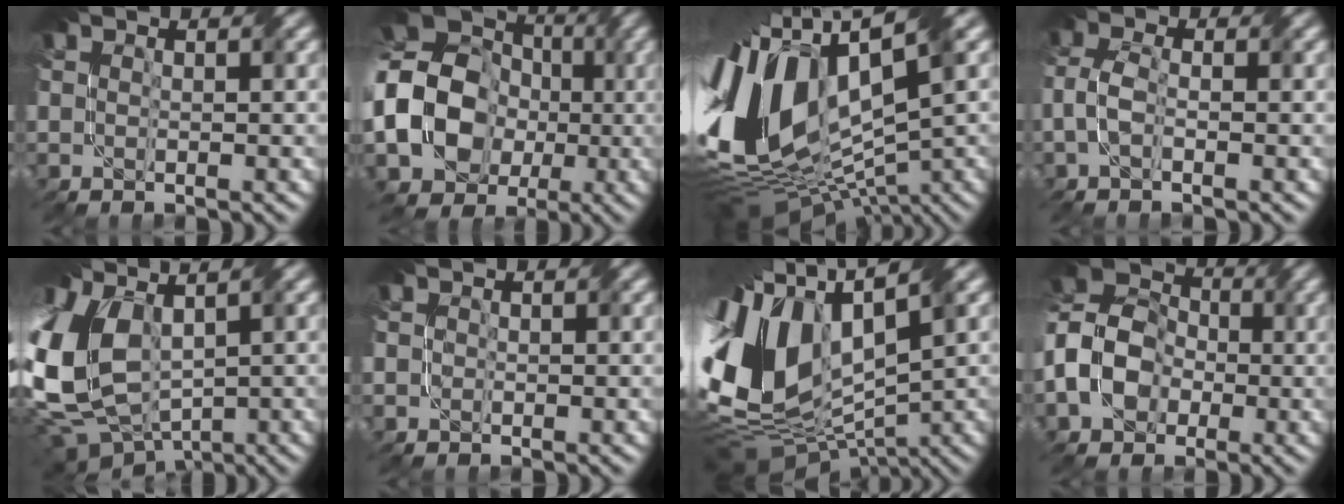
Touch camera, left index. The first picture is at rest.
{"total": 15.6, "force": [-2.6, 12.9, 8.4], "torque": [-0.169, -0.012, -0.081]}
{"total": 15.4, "force": [0.7, 7.9, 13.2], "torque": [-0.284, 0.007, 0.013]}
{"total": 2.2, "force": [-1.0, 1.0, 1.7], "torque": [-0.043, 0.005, -0.028]}
{"total": 11.4, "force": [-0.2, 7.8, 8.3], "torque": [-0.208, -0.018, 0.011]}
{"total": 0.6, "force": [-0.1, 0.6, 0.0], "torque": [0.003, -0.003, -0.005]}
{"total": 14.4, "force": [0.7, 8.5, 11.6], "torque": [-0.260, 0.022, 0.013]}
{"total": 8.0, "force": [-2.4, 6.2, 4.6], "torque": [-0.099, 0.005, -0.061]}